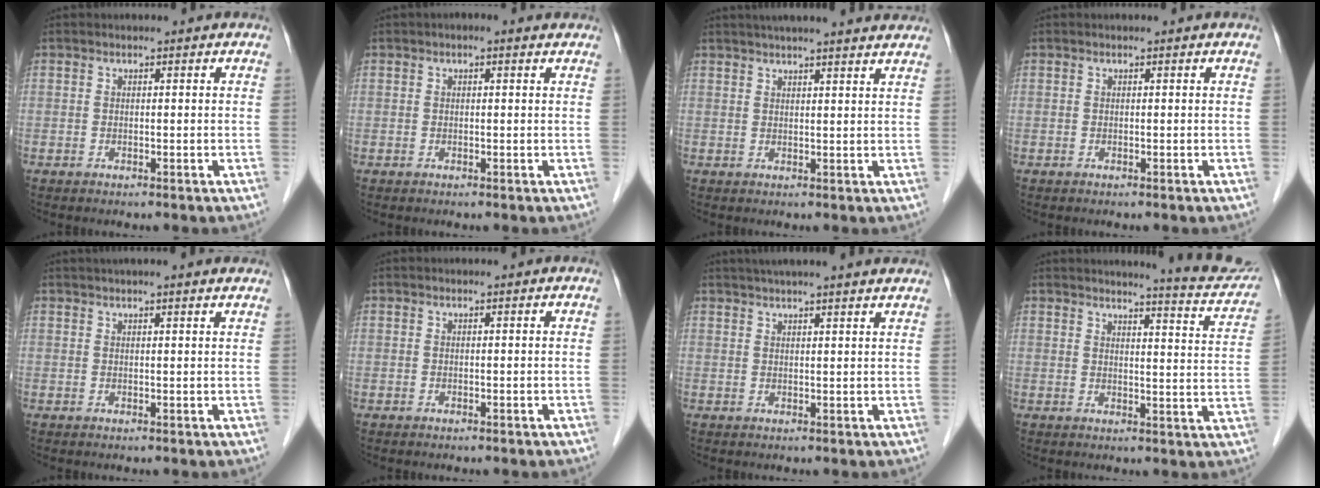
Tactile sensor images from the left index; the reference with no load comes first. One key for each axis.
{"total": 1.3, "fx": 0.6, "fy": 0.5, "fz": 1.0, "tx": -0.021, "ty": 0.014, "tz": 0.005}
{"total": 14.6, "fx": 13.1, "fy": 0.9, "fz": 6.4, "tx": -0.095, "ty": 0.030, "tz": 0.162}
{"total": 0.0}
{"total": 6.9, "fx": 6.0, "fy": 0.1, "fz": 3.4, "tx": -0.049, "ty": 0.029, "tz": 0.071}
{"total": 0.0}
{"total": 12.7, "fx": 11.1, "fy": 0.3, "fz": 6.1, "tx": -0.095, "ty": 0.033, "tz": 0.137}
{"total": 11.0, "fx": 10.6, "fy": 0.3, "fz": 2.8, "tx": -0.025, "ty": -0.046, "tz": 0.104}